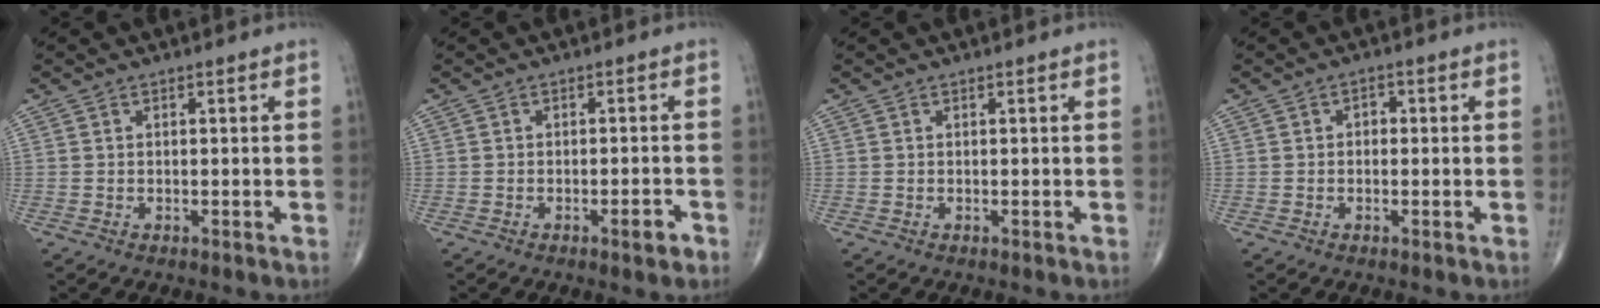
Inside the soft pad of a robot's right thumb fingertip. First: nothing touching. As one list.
[{"total": 2.7, "force": [-1.5, 0.8, 2.1], "torque": [-0.027, 0.006, -0.022]}, {"total": 0.0}, {"total": 1.6, "force": [-0.1, 1.2, 1.0], "torque": [-0.003, 0.007, -0.007]}]